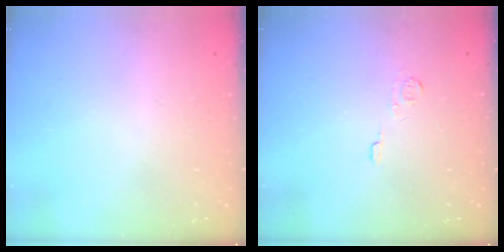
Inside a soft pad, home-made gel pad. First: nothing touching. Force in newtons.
{"total": 3.8, "press": 3.8, "slide": 0.5}